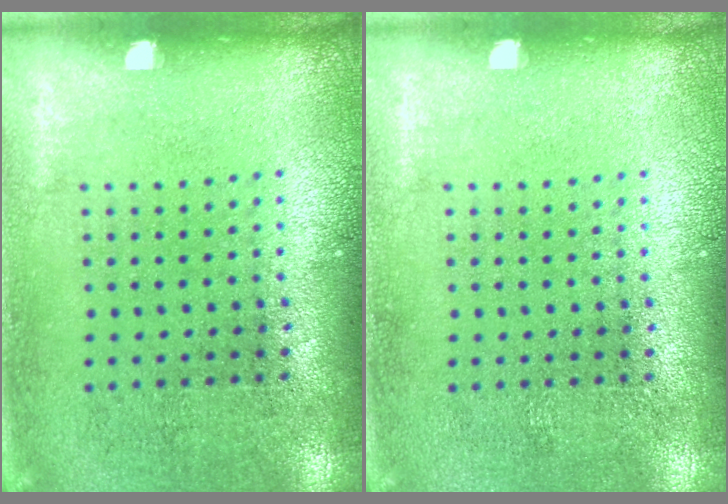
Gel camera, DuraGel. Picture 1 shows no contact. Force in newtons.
{"total": 0.0}